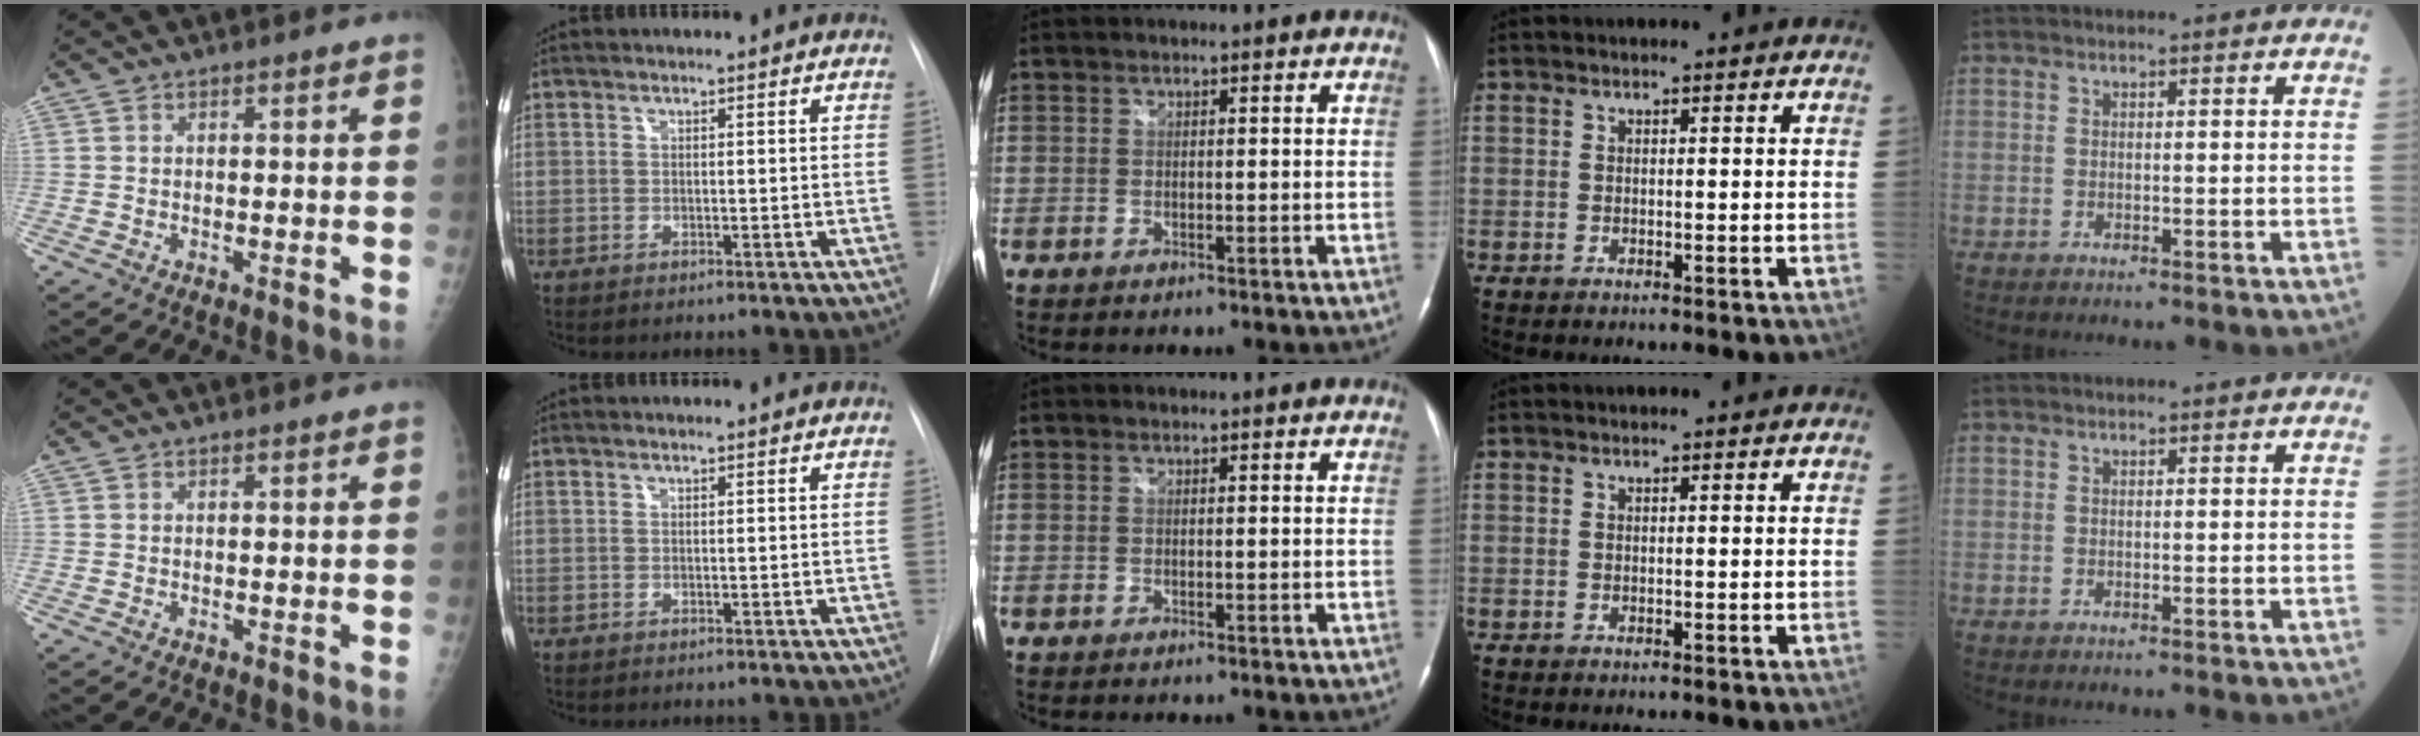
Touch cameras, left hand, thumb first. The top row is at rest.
{}